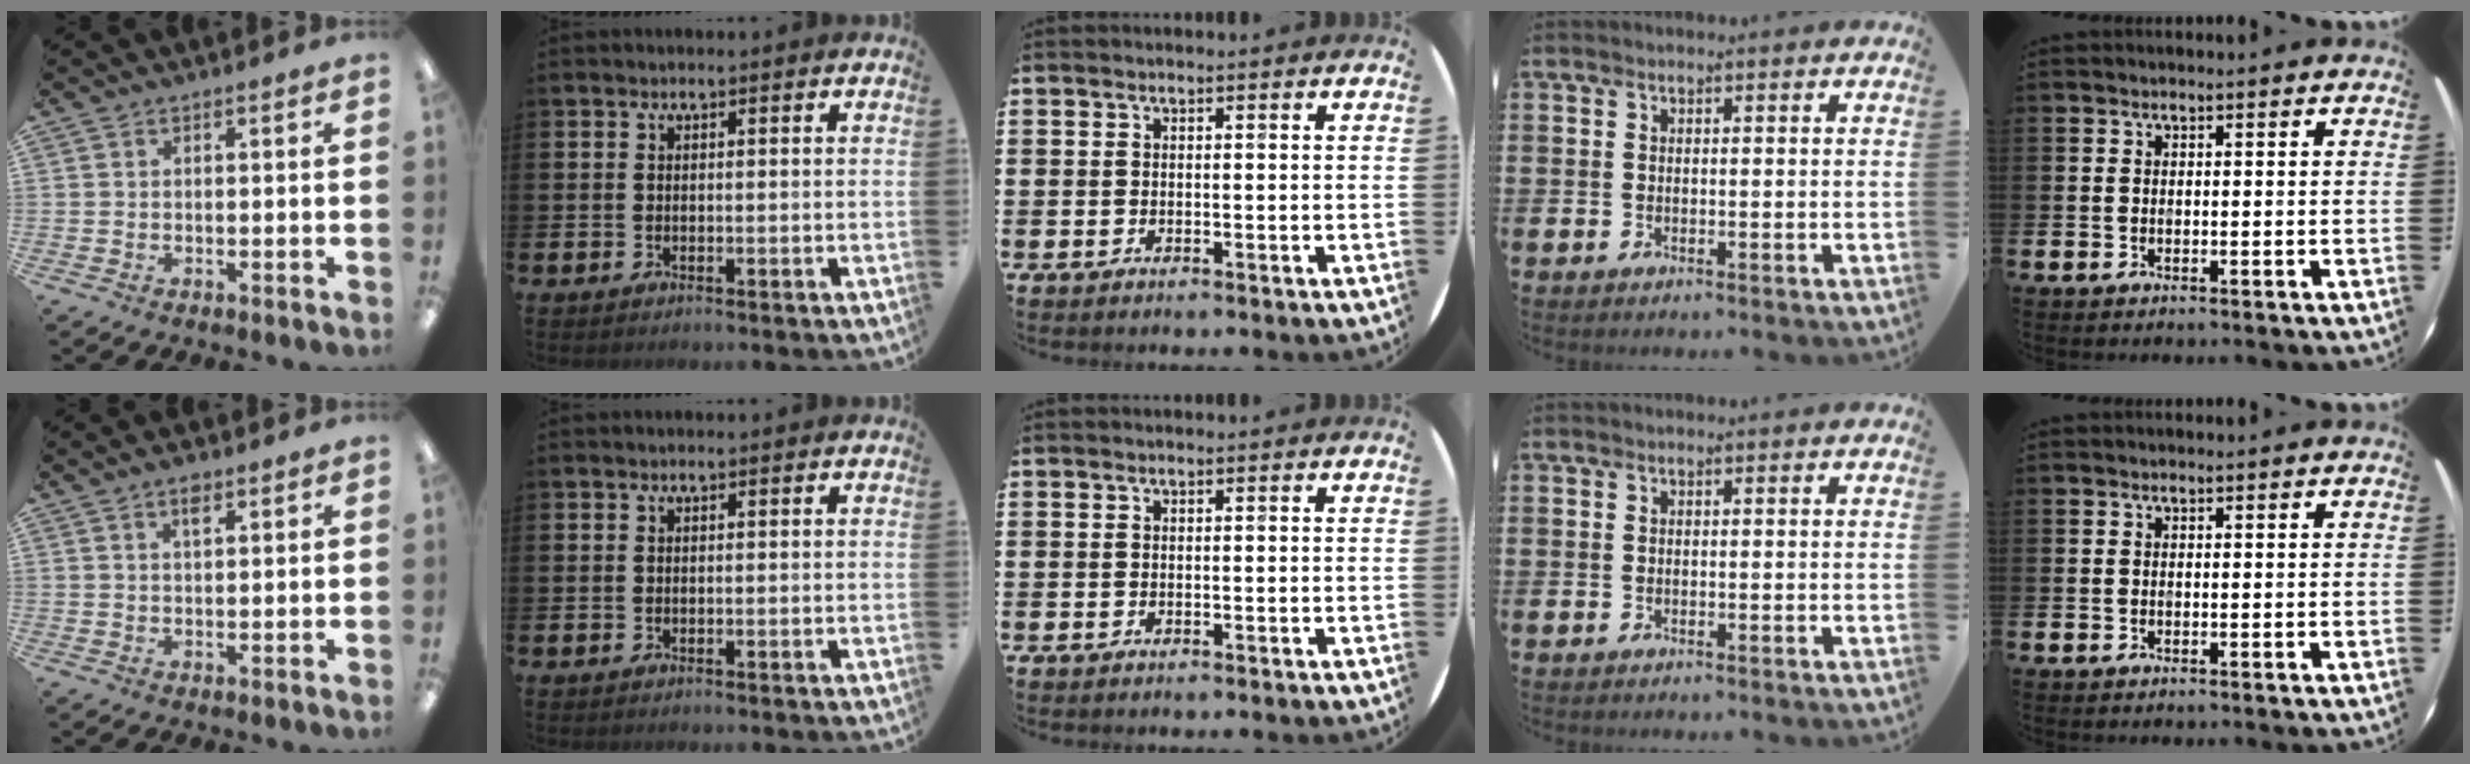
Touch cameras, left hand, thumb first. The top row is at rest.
{"thumb": {"total": 2.9, "force": [1.9, 1.2, 1.9], "torque": [-0.027, -0.003, 0.029]}}